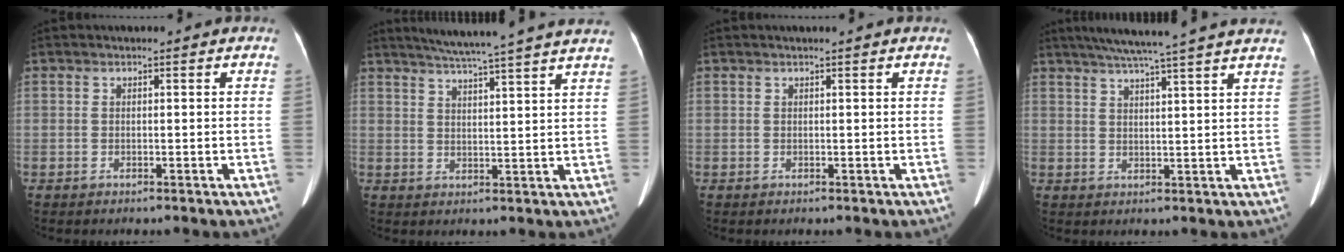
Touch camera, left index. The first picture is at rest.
{"total": 15.7, "force": [13.7, -1.2, 7.6], "torque": [-0.126, 0.000, 0.174]}
{"total": 0.9, "force": [0.8, -0.1, 0.4], "torque": [-0.007, 0.012, 0.017]}
{"total": 14.9, "force": [12.6, -1.1, 7.8], "torque": [-0.129, 0.017, 0.160]}